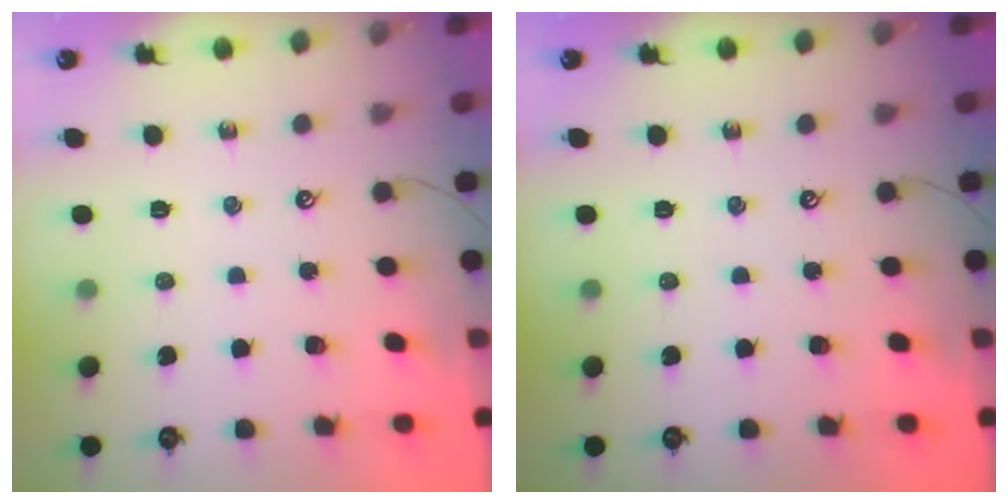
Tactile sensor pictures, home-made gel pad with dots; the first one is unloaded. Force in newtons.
{"total": 0.0}